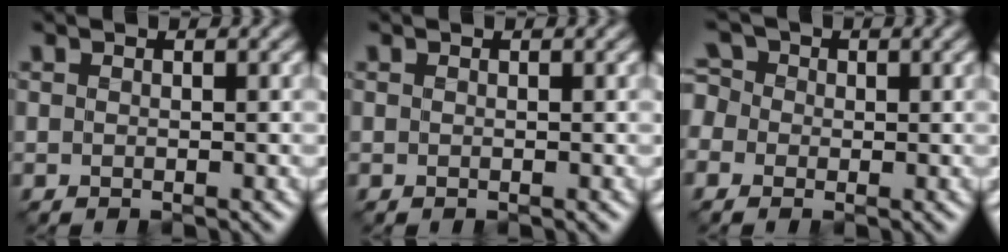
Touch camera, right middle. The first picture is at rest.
{"total": 0.0}
{"total": 4.0, "force": [0.4, 3.6, 1.8], "torque": [-0.048, 0.027, -0.022]}